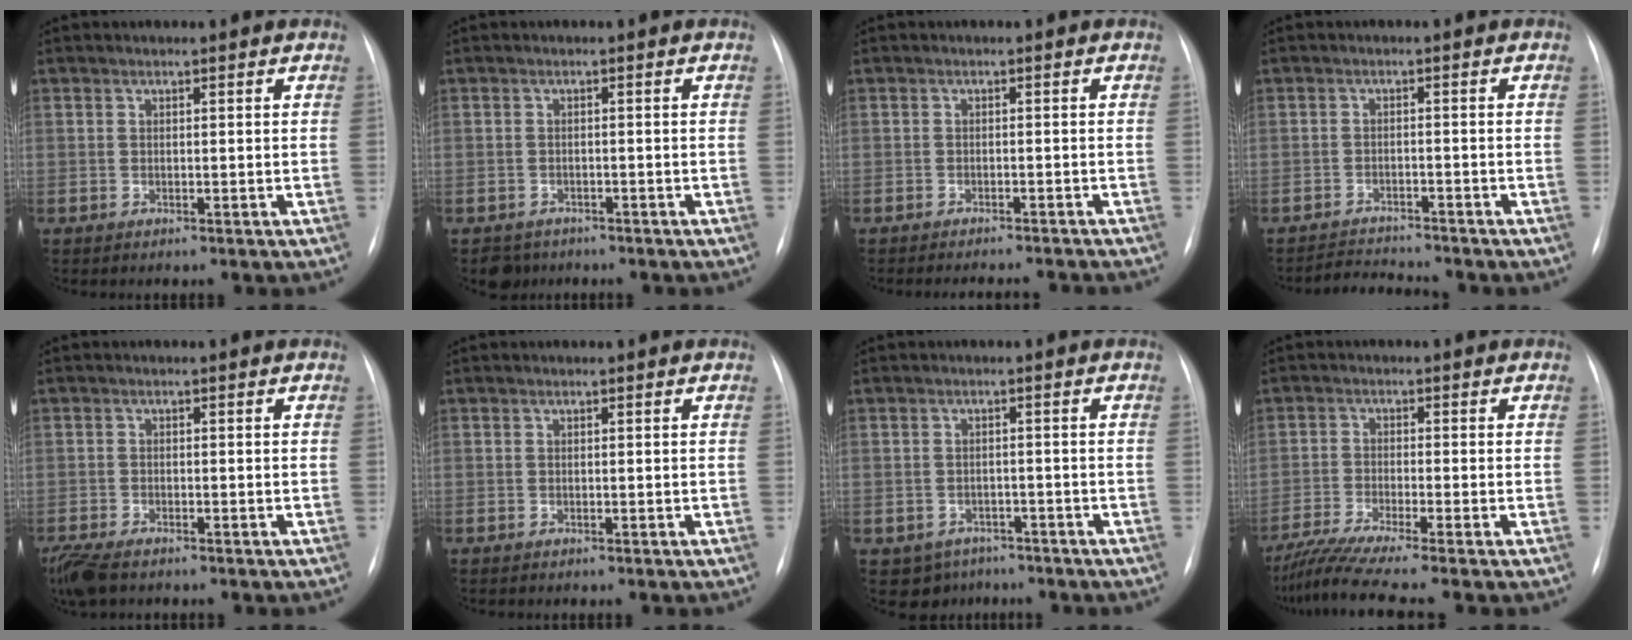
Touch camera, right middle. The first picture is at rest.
{"total": 2.8, "force": [-2.2, 1.9, -0.1], "torque": [-0.001, 0.003, -0.033]}
{"total": 6.7, "force": [-6.6, 0.4, 1.4], "torque": [-0.014, 0.003, -0.075]}
{"total": 3.8, "force": [-3.8, -0.2, -0.1], "torque": [-0.003, -0.012, -0.062]}
{"total": 6.4, "force": [-4.7, 2.4, 3.6], "torque": [-0.072, -0.015, -0.083]}
{"total": 0.0}
{"total": 4.6, "force": [-3.0, 3.4, 0.5], "torque": [-0.006, 0.010, -0.037]}
{"total": 9.3, "force": [-7.5, -1.4, 5.2], "torque": [-0.090, -0.022, -0.123]}